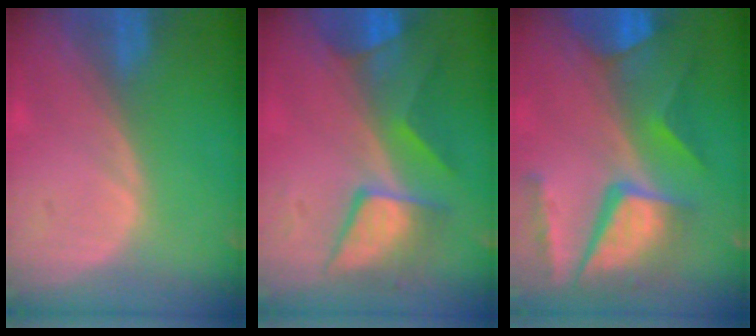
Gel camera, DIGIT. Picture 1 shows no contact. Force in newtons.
{"total": 7.7, "press": 7.7, "slide": 0.7}
{"total": 11.4, "press": 9.5, "slide": 6.4}